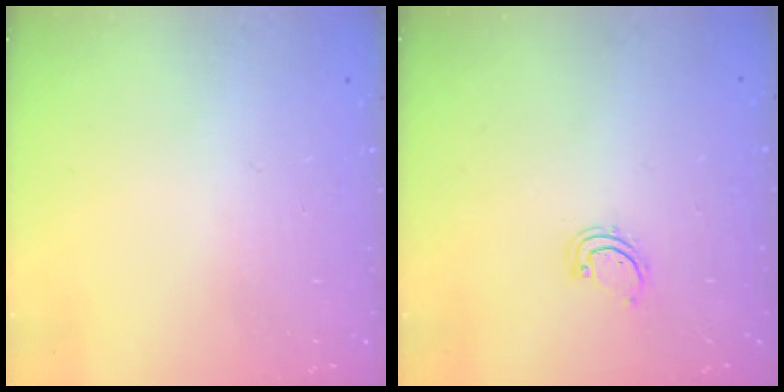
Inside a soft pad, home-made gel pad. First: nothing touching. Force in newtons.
{"total": 2.5, "press": 2.5, "slide": 0.3}